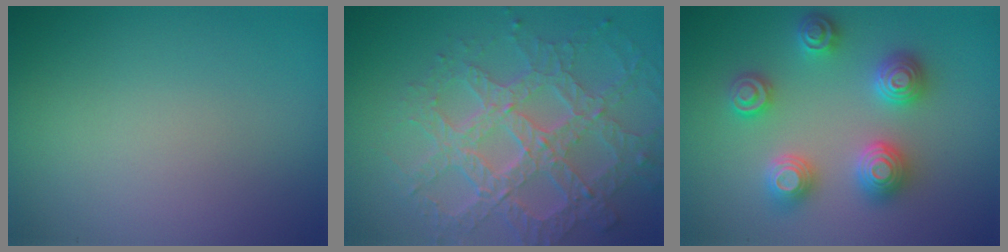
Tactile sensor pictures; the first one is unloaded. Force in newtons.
{"total": 7.8, "press": 5.6, "slide": 5.5}
{"total": 4.8, "press": 4.7, "slide": 0.8}